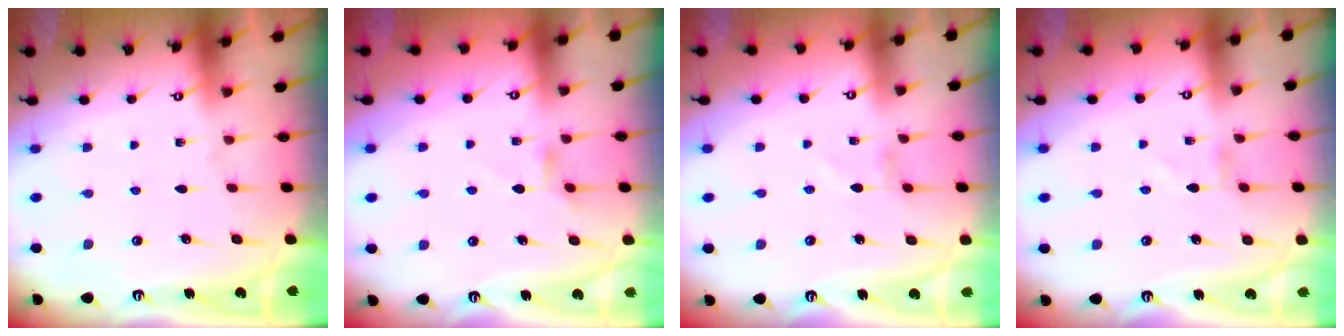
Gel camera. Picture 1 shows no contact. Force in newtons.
{"total": 2.8, "press": 2.7, "slide": 0.5}
{"total": 1.1, "press": 1.0, "slide": 0.4}
{"total": 0.8, "press": 0.8, "slide": 0.3}